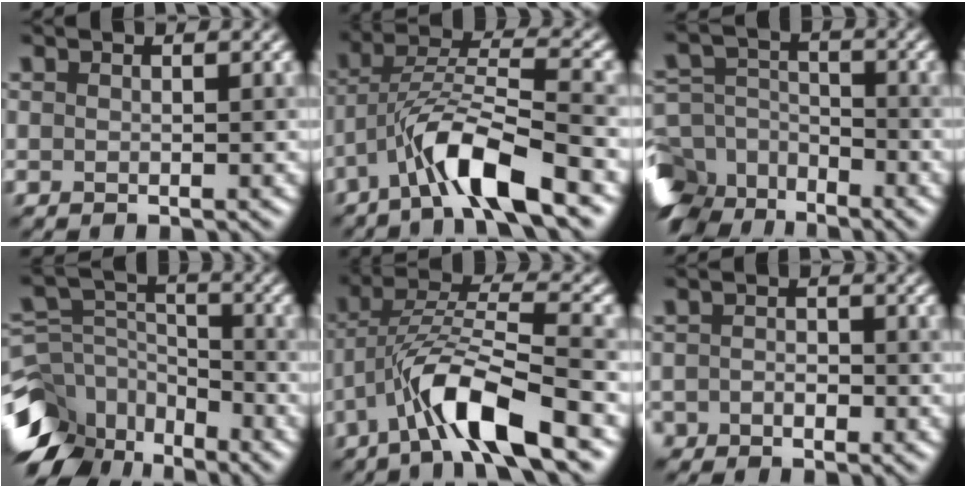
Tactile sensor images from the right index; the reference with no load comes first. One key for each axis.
{"total": 7.6, "fx": -4.3, "fy": 1.5, "fz": 6.0, "tx": -0.112, "ty": 0.010, "tz": -0.084}
{"total": 10.1, "fx": -7.3, "fy": 6.2, "fz": 3.4, "tx": -0.071, "ty": -0.021, "tz": -0.117}
{"total": 11.5, "fx": -8.0, "fy": 6.9, "fz": 4.5, "tx": -0.094, "ty": -0.001, "tz": -0.135}
{"total": 8.6, "fx": -4.5, "fy": 1.9, "fz": 7.0, "tx": -0.134, "ty": 0.010, "tz": -0.088}
{"total": 1.8, "fx": -0.9, "fy": 1.4, "fz": 0.5, "tx": 0.012, "ty": 0.004, "tz": -0.028}